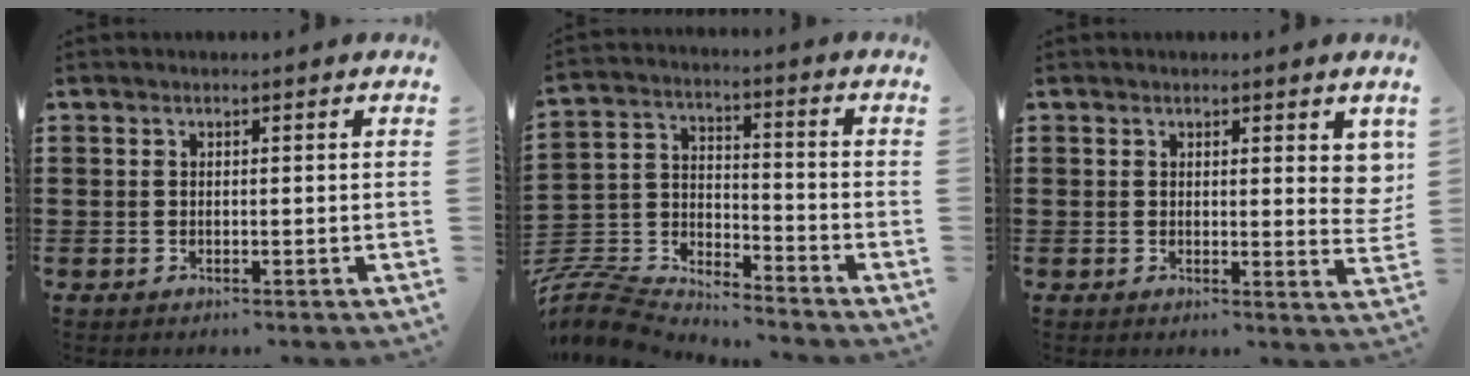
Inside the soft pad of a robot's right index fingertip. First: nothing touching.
{"total": 7.5, "force": [-7.4, 1.3, 0.9], "torque": [-0.049, -0.004, -0.157]}
{"total": 2.8, "force": [1.5, 1.0, 2.2], "torque": [-0.022, -0.004, 0.022]}